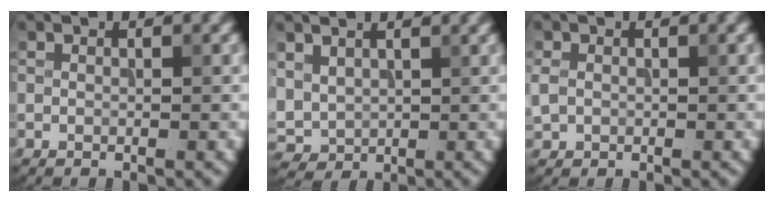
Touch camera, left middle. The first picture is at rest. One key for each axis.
{"total": 3.8, "fx": 1.9, "fy": 2.6, "fz": 1.9, "tx": -0.059, "ty": 0.008, "tz": 0.041}
{"total": 1.8, "fx": 0.0, "fy": 1.5, "fz": 0.9, "tx": -0.020, "ty": -0.001, "tz": -0.003}